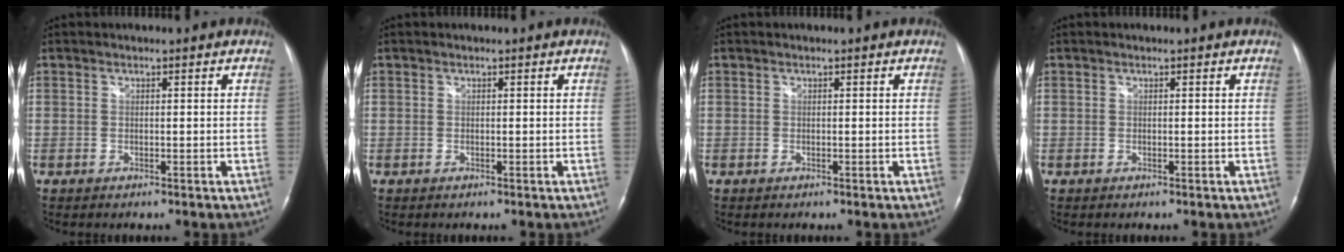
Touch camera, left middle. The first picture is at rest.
{"total": 0.0}
{"total": 0.0}
{"total": 0.0}